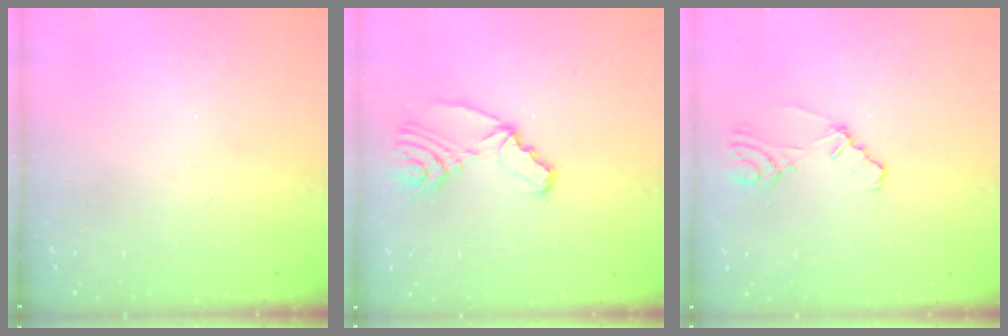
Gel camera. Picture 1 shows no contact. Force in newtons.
{"total": 8.2, "press": 7.3, "slide": 3.7}
{"total": 1.7, "press": 1.6, "slide": 0.5}